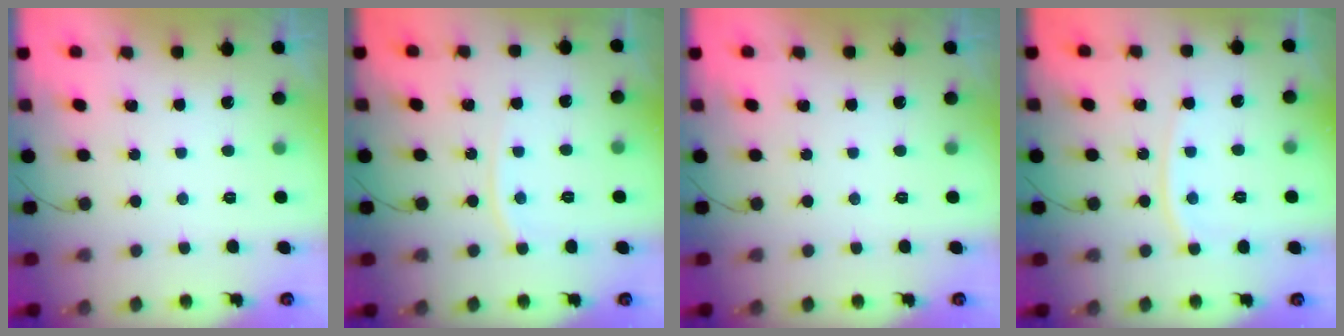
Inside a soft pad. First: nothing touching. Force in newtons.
{"total": 5.2, "press": 5.1, "slide": 0.8}
{"total": 0.0}
{"total": 7.3, "press": 7.2, "slide": 0.9}